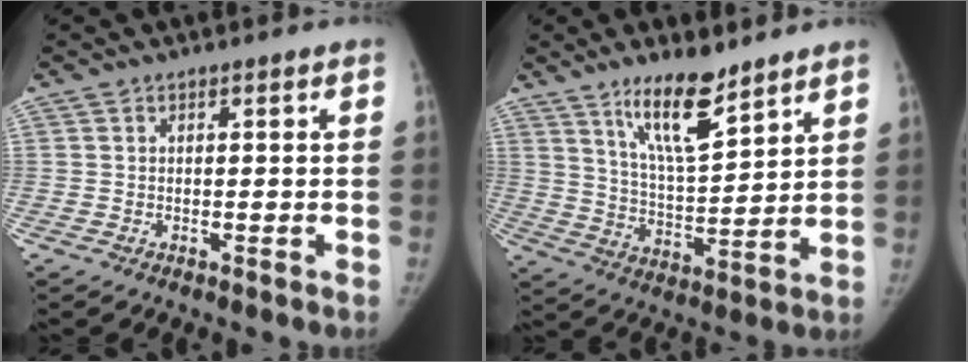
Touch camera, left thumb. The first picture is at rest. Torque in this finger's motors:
{"motor_torque": [0.70, -0.10, 1.38, -1.31, 0.33]}